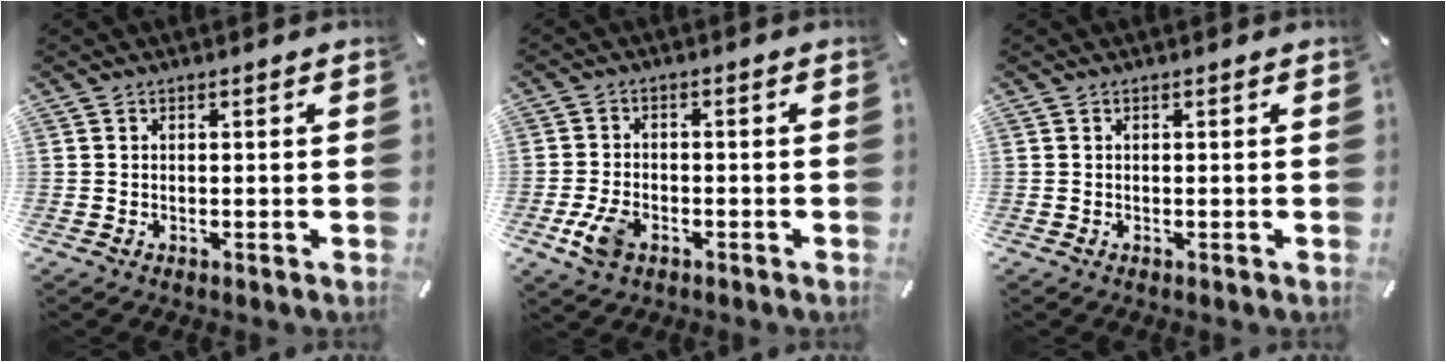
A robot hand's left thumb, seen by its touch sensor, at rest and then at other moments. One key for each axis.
{"total": 6.0, "fx": -2.7, "fy": 3.7, "fz": 3.9, "tx": -0.102, "ty": 0.003, "tz": -0.054}
{"total": 0.0}